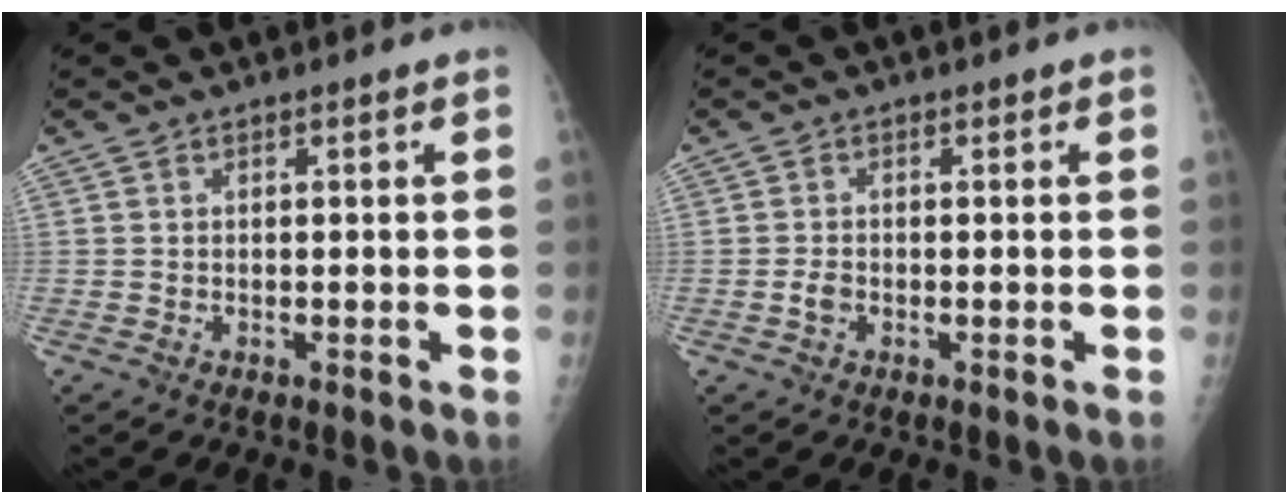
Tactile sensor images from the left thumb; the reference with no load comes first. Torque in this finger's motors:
{"motor_torque": [-0.56, 0.52, 0.32, -0.05, 0.00]}